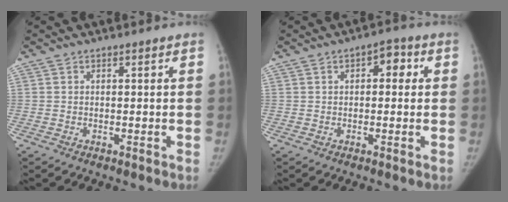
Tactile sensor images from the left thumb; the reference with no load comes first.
{"total": 4.2, "force": [1.0, 2.5, 3.2], "torque": [-0.020, 0.010, 0.005]}